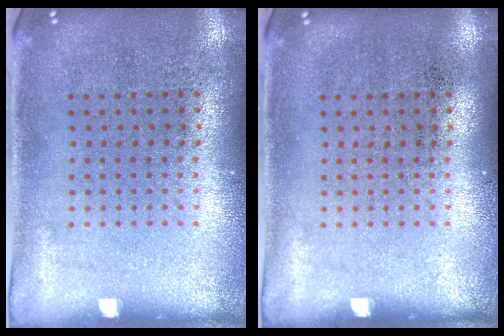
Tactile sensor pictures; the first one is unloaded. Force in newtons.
{"total": 0.0}